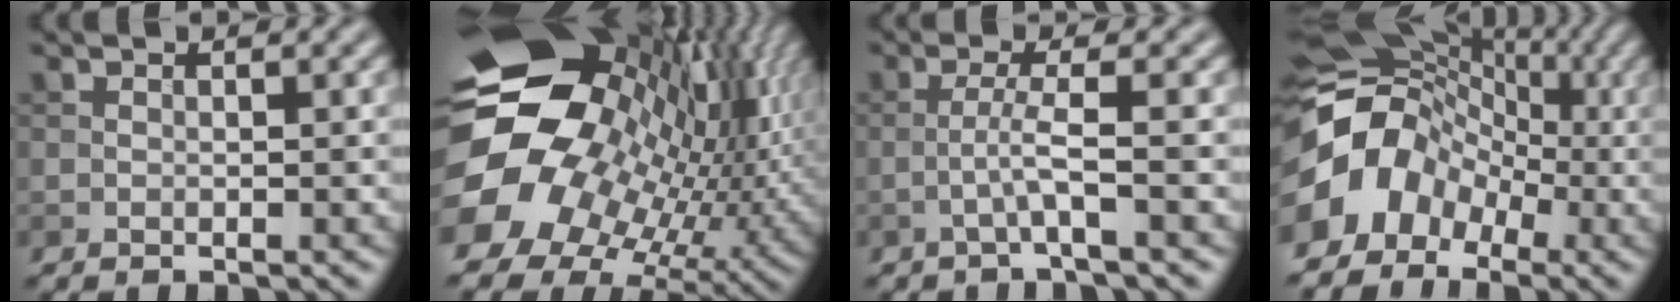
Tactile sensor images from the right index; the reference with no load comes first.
{"total": 20.0, "force": [-0.3, 15.8, 12.3], "torque": [-0.231, -0.029, -0.003]}
{"total": 2.3, "force": [-0.9, -0.1, 2.1], "torque": [-0.044, 0.009, -0.024]}
{"total": 9.8, "force": [-2.4, 8.0, 5.1], "torque": [-0.089, 0.007, -0.052]}